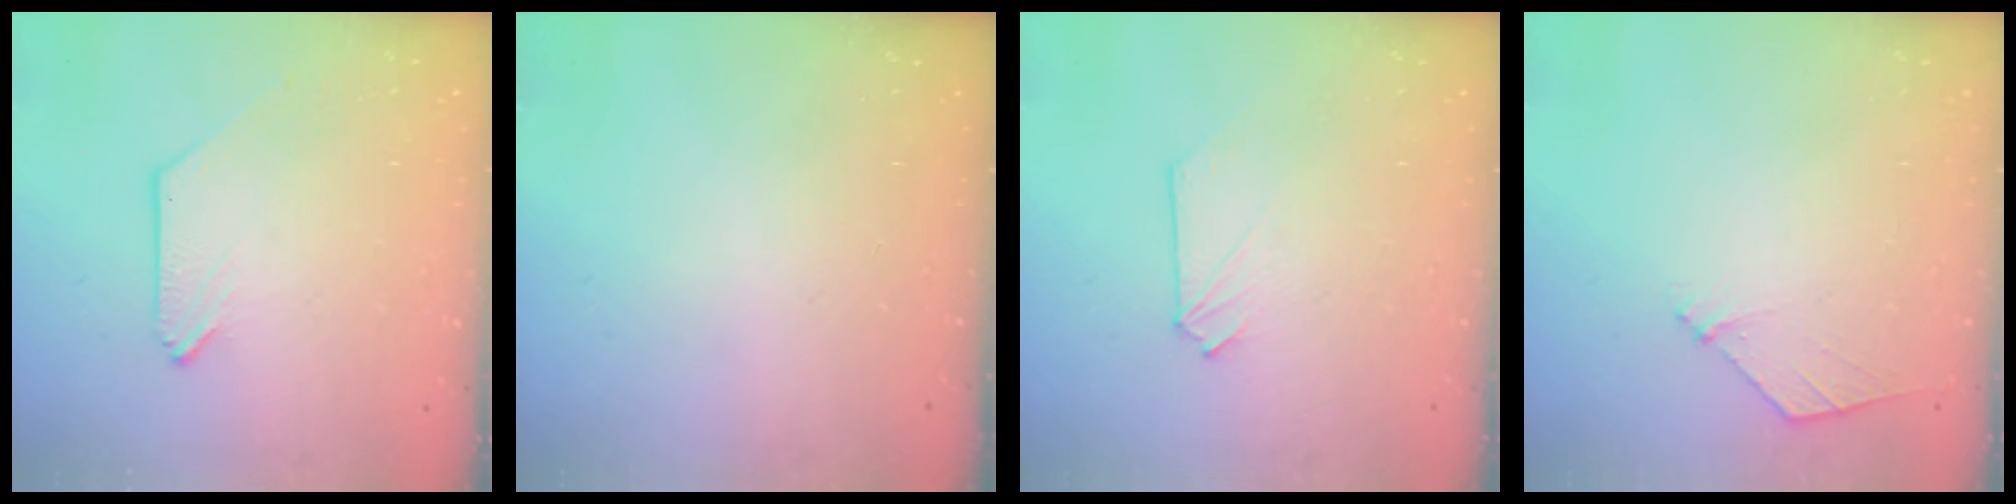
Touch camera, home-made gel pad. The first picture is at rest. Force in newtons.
{"total": 0.0}
{"total": 0.0}
{"total": 5.9, "press": 5.8, "slide": 1.0}